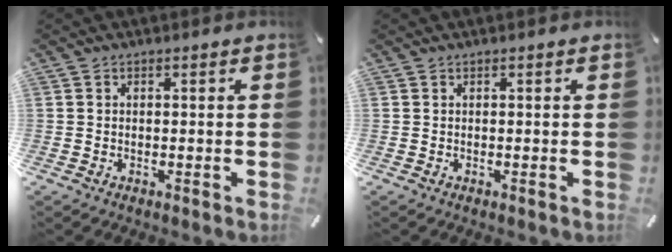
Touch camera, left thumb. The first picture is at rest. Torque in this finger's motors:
{"motor_torque": [-0.06, -0.07, -0.03, 0.03, 0.00]}